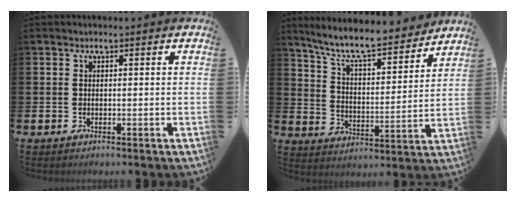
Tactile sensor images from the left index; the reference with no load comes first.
{"total": 9.3, "force": [8.4, 1.6, 3.7], "torque": [-0.103, -0.056, 0.145]}